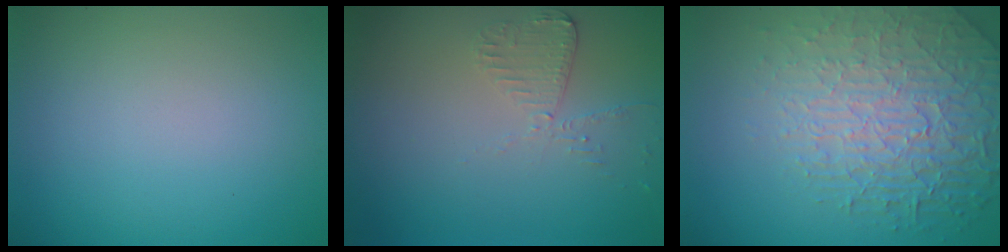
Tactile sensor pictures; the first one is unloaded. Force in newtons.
{"total": 2.0, "press": 2.0, "slide": 0.3}
{"total": 6.2, "press": 5.1, "slide": 3.5}